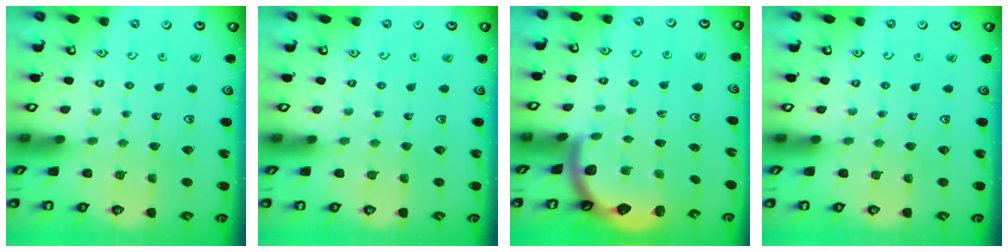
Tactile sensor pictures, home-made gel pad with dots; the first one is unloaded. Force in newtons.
{"total": 0.0}
{"total": 2.3, "press": 2.3, "slide": 0.4}
{"total": 0.0}